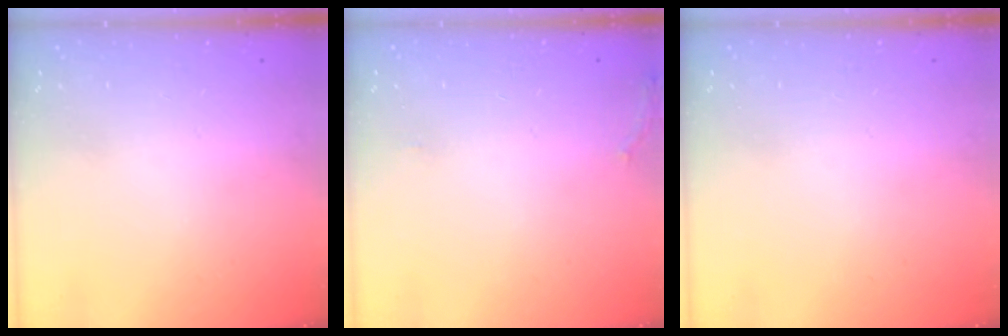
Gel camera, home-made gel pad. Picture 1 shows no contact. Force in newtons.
{"total": 7.9, "press": 5.9, "slide": 5.3}
{"total": 0.0}